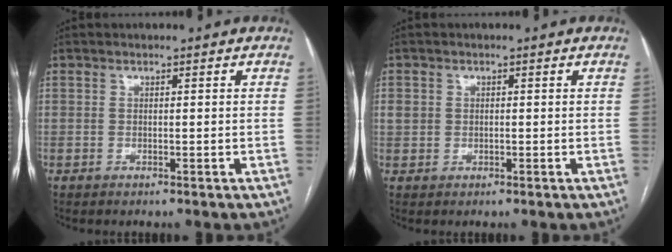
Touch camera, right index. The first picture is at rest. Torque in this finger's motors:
{"motor_torque": [0.25, 0.19, 0.03, 0.00]}